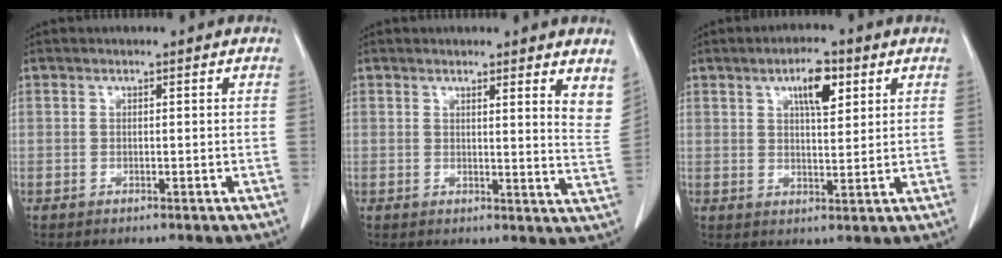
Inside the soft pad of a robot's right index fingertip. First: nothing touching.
{"total": 6.1, "force": [4.6, 0.2, 3.9], "torque": [-0.045, -0.027, 0.037]}
{"total": 6.0, "force": [2.8, 1.9, 4.9], "torque": [-0.082, 0.003, 0.045]}